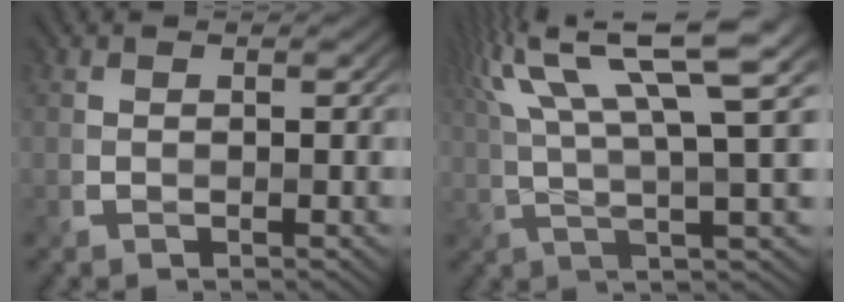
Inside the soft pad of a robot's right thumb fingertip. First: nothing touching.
{"total": 13.5, "force": [6.3, 2.8, 11.6], "torque": [-0.223, 0.031, 0.116]}